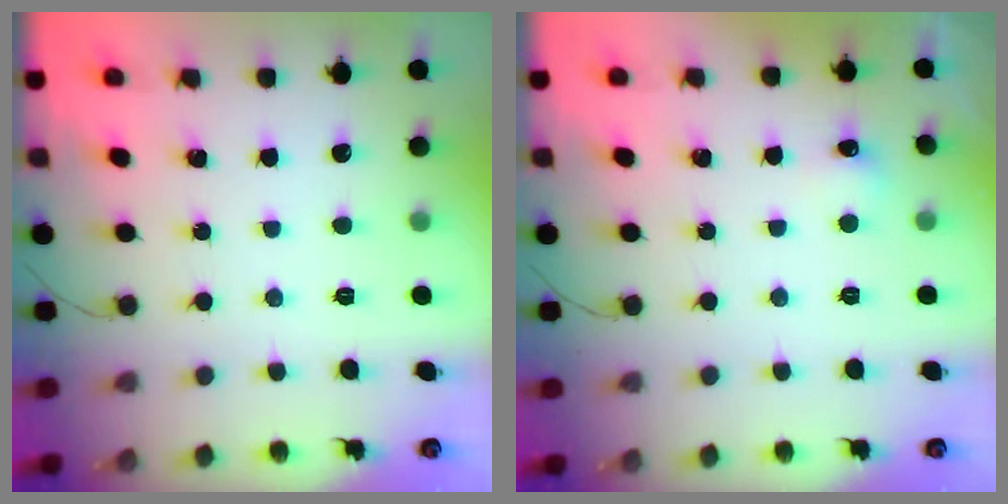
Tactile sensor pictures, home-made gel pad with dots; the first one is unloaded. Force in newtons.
{"total": 4.8, "press": 4.7, "slide": 1.1}